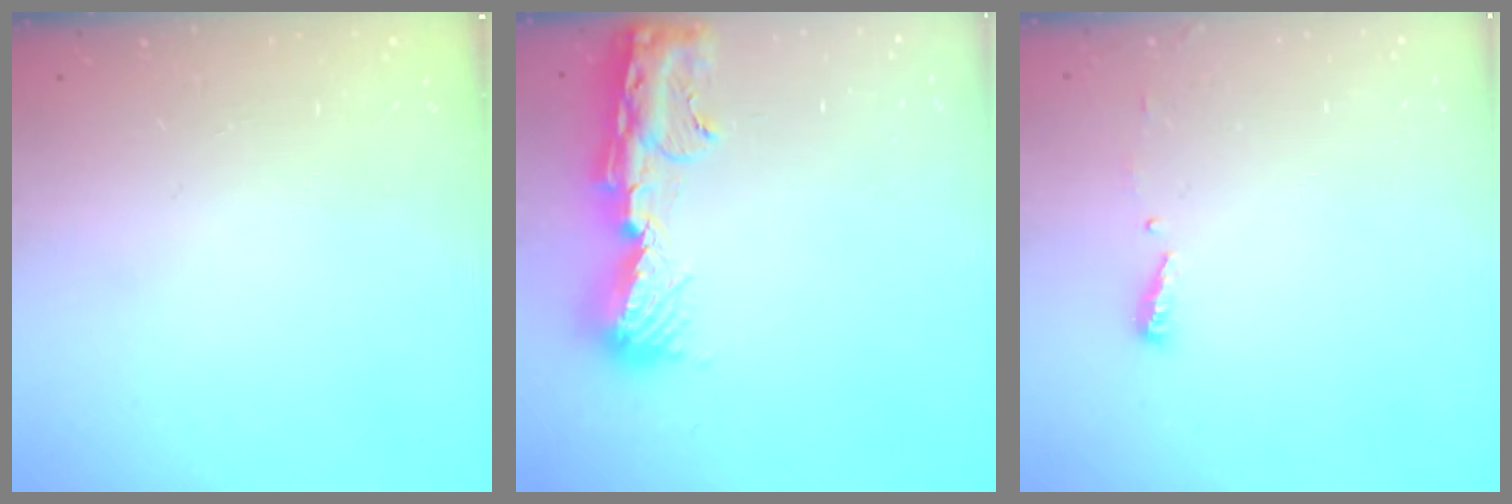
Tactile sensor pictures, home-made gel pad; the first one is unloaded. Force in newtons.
{"total": 13.0, "press": 12.9, "slide": 1.3}
{"total": 3.9, "press": 3.9, "slide": 0.4}